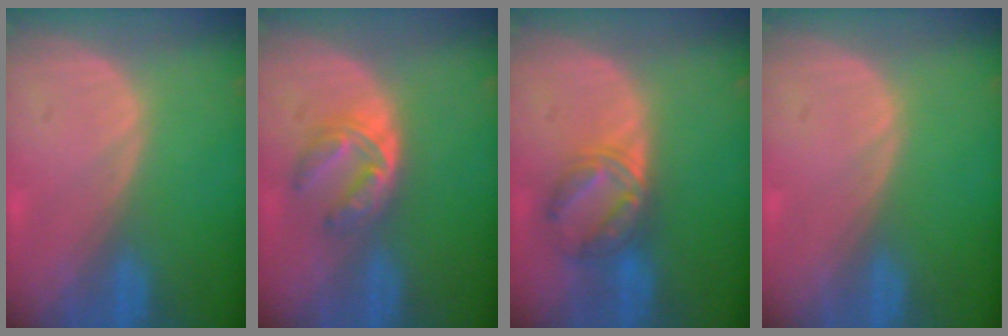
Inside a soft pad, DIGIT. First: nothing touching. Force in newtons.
{"total": 6.2, "press": 5.0, "slide": 3.6}
{"total": 6.0, "press": 5.9, "slide": 1.2}
{"total": 0.0}